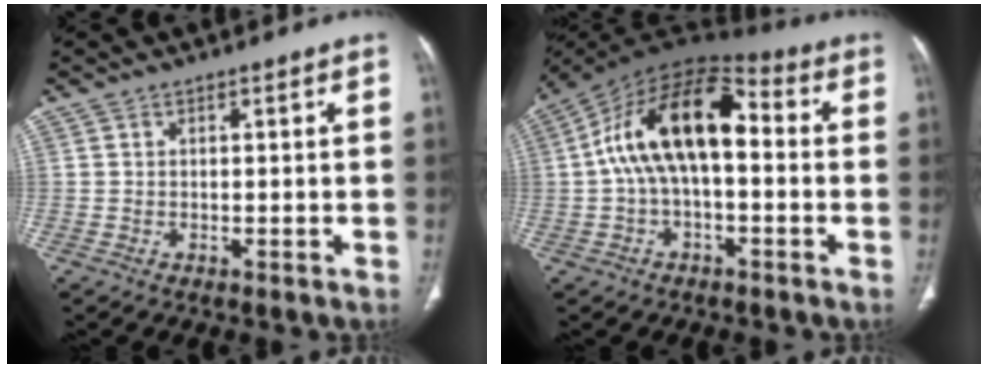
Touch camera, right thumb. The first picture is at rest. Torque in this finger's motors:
{"motor_torque": [2.51, 2.50, 1.13, 0.16, 0.29]}